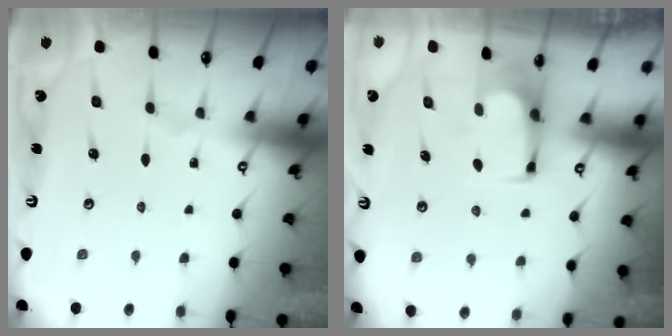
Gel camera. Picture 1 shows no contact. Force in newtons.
{"total": 3.6, "press": 3.6, "slide": 0.3}